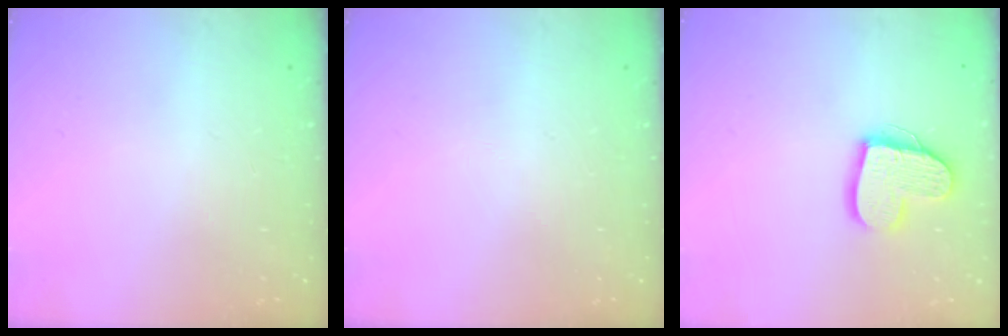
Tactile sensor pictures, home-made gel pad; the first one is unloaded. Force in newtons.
{"total": 0.0}
{"total": 14.0, "press": 13.9, "slide": 1.2}